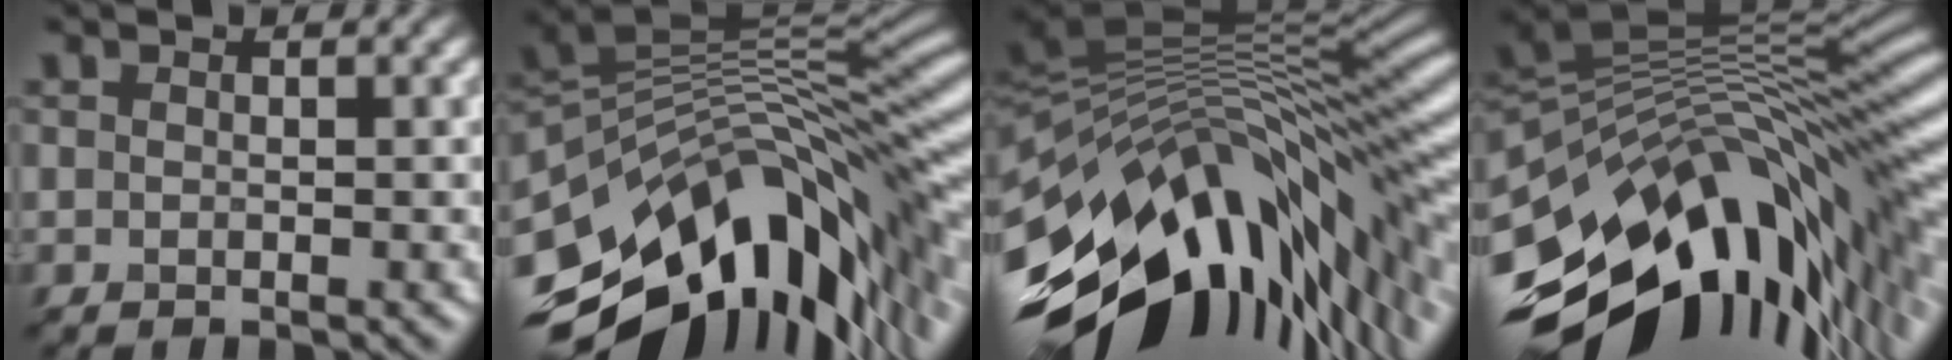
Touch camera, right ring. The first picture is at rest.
{"total": 14.2, "force": [-4.3, 6.8, 11.7], "torque": [-0.187, 0.009, -0.077]}
{"total": 16.5, "force": [-4.0, 6.2, 14.8], "torque": [-0.226, 0.014, -0.087]}
{"total": 15.4, "force": [-3.8, 6.8, 13.3], "torque": [-0.209, 0.011, -0.079]}